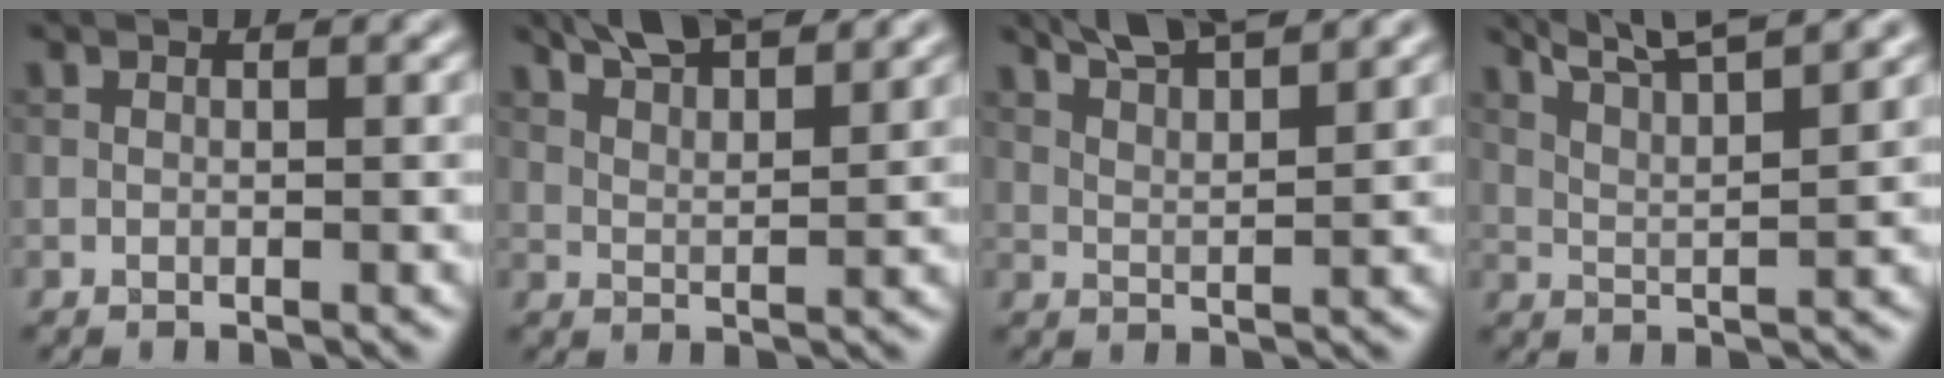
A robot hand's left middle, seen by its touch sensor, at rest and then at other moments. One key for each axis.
{"total": 6.3, "fx": 5.1, "fy": 1.4, "fz": 3.4, "tx": -0.052, "ty": 0.018, "tz": 0.073}
{"total": 6.2, "fx": 5.0, "fy": 1.3, "fz": 3.4, "tx": -0.046, "ty": 0.020, "tz": 0.062}
{"total": 9.4, "fx": 7.4, "fy": 2.0, "fz": 5.4, "tx": -0.077, "ty": 0.025, "tz": 0.080}